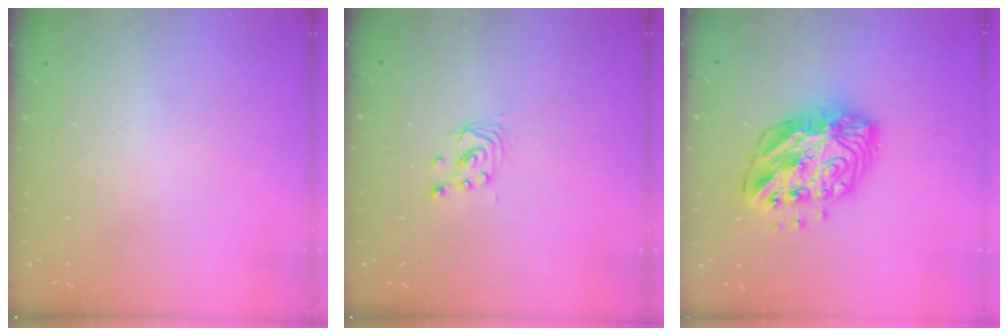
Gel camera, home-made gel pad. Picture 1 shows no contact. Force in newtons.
{"total": 2.4, "press": 2.4, "slide": 0.2}
{"total": 14.1, "press": 14.0, "slide": 1.1}